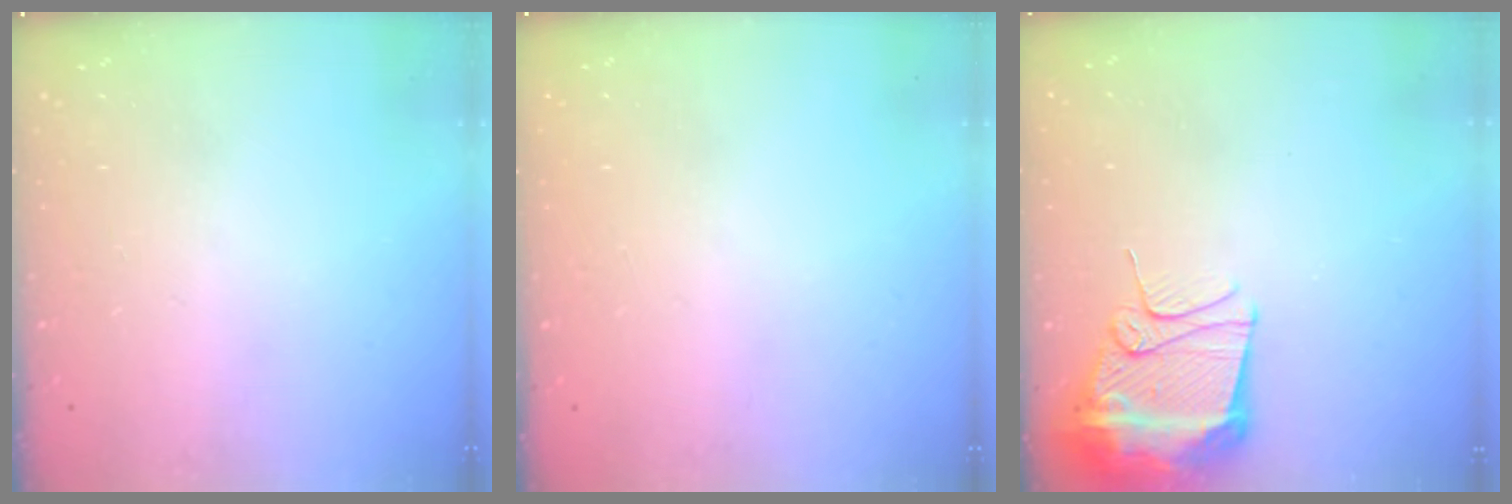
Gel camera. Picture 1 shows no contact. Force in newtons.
{"total": 0.0}
{"total": 13.4, "press": 13.4, "slide": 1.3}